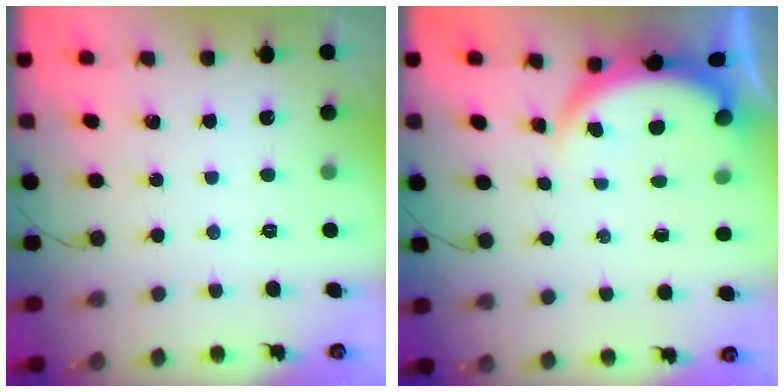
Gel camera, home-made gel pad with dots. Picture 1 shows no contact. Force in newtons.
{"total": 3.9, "press": 3.9, "slide": 0.1}